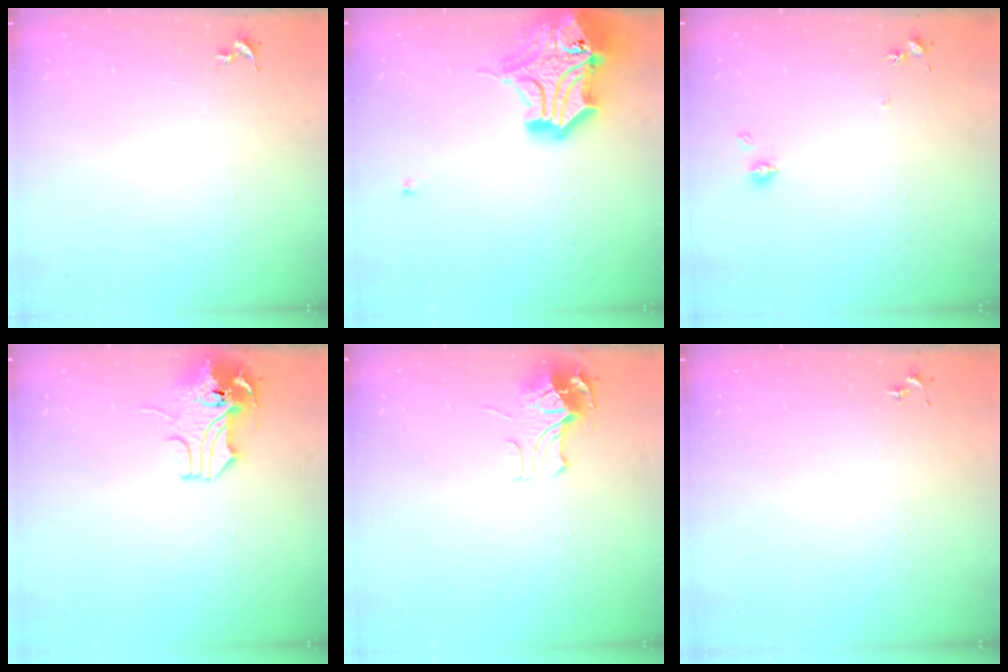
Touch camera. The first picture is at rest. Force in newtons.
{"total": 23.5, "press": 23.3, "slide": 3.4}
{"total": 5.8, "press": 5.7, "slide": 1.1}
{"total": 12.2, "press": 12.1, "slide": 1.7}
{"total": 9.9, "press": 9.9, "slide": 1.2}
{"total": 0.0}